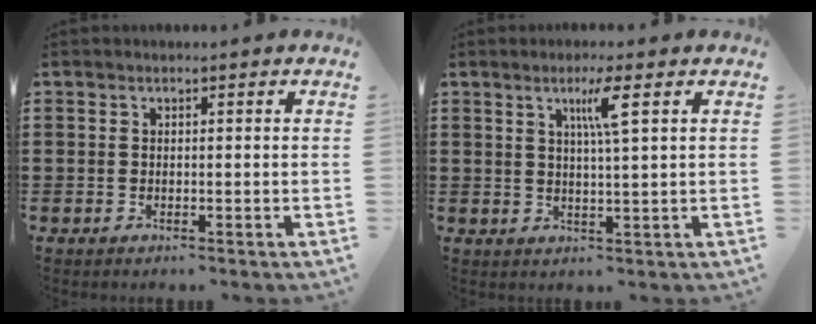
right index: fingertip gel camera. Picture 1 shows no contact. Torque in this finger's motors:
{"motor_torque": [0.56, -0.09, 0.16, 0.08]}